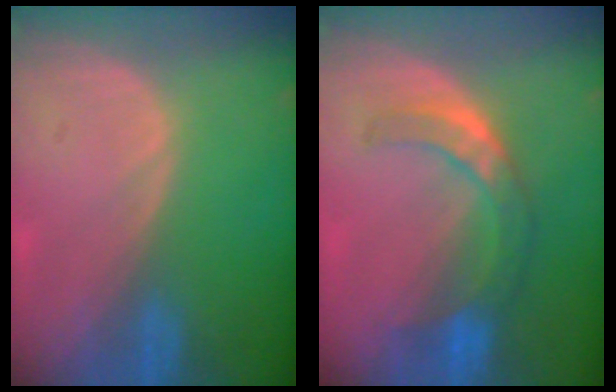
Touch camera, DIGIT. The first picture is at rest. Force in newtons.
{"total": 7.6, "press": 6.6, "slide": 3.8}